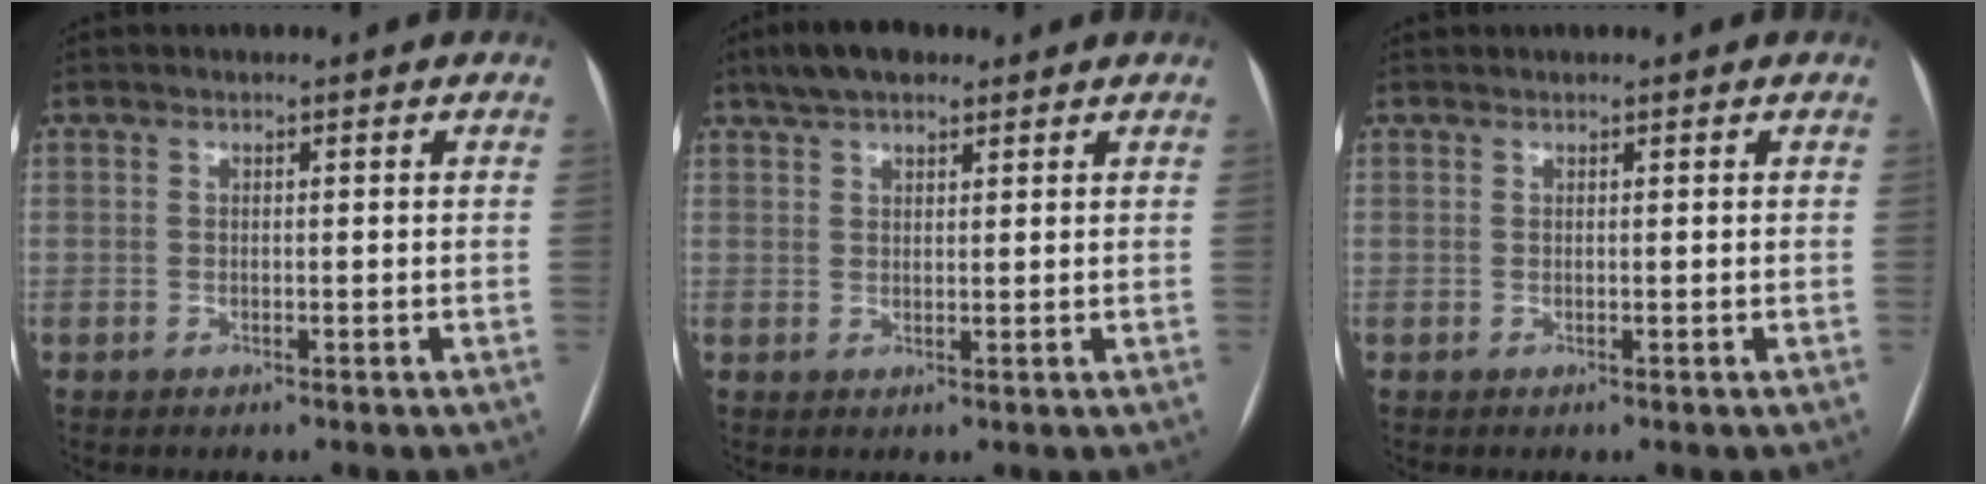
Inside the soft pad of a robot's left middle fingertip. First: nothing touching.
{"total": 5.8, "force": [4.3, 2.3, 3.1], "torque": [-0.059, 0.024, 0.075]}
{"total": 0.5, "force": [0.2, -0.4, -0.2], "torque": [0.005, 0.009, 0.005]}